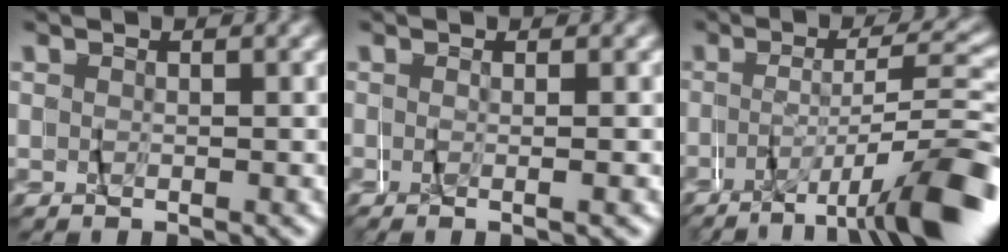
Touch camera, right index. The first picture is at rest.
{"total": 2.2, "force": [-1.2, -1.8, -0.1], "torque": [-0.001, -0.009, -0.015]}
{"total": 7.6, "force": [-6.3, -1.5, 4.0], "torque": [-0.048, -0.007, -0.097]}